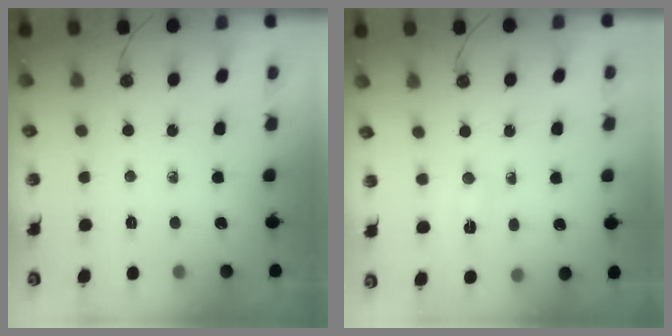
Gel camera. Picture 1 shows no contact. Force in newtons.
{"total": 2.0, "press": 1.5, "slide": 1.3}